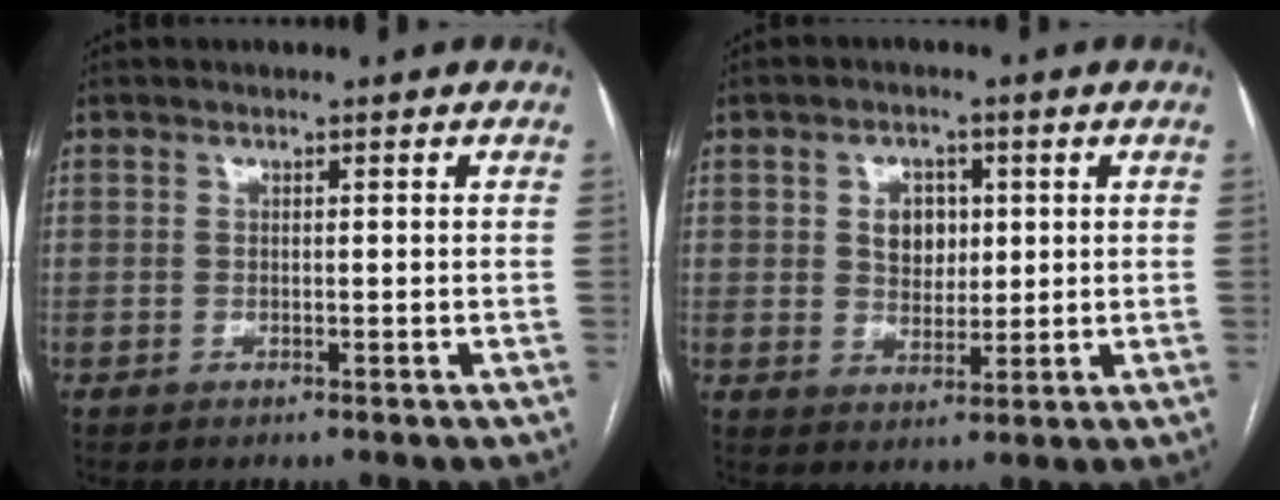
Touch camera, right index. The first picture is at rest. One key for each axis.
{"total": 5.1, "fx": 1.3, "fy": 3.7, "fz": 3.2, "tx": -0.051, "ty": 0.006, "tz": 0.030}